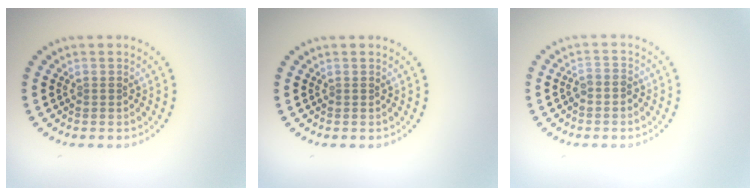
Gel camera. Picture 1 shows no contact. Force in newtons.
{"total": 0.0}
{"total": 1.1, "press": 0.9, "slide": 0.7}